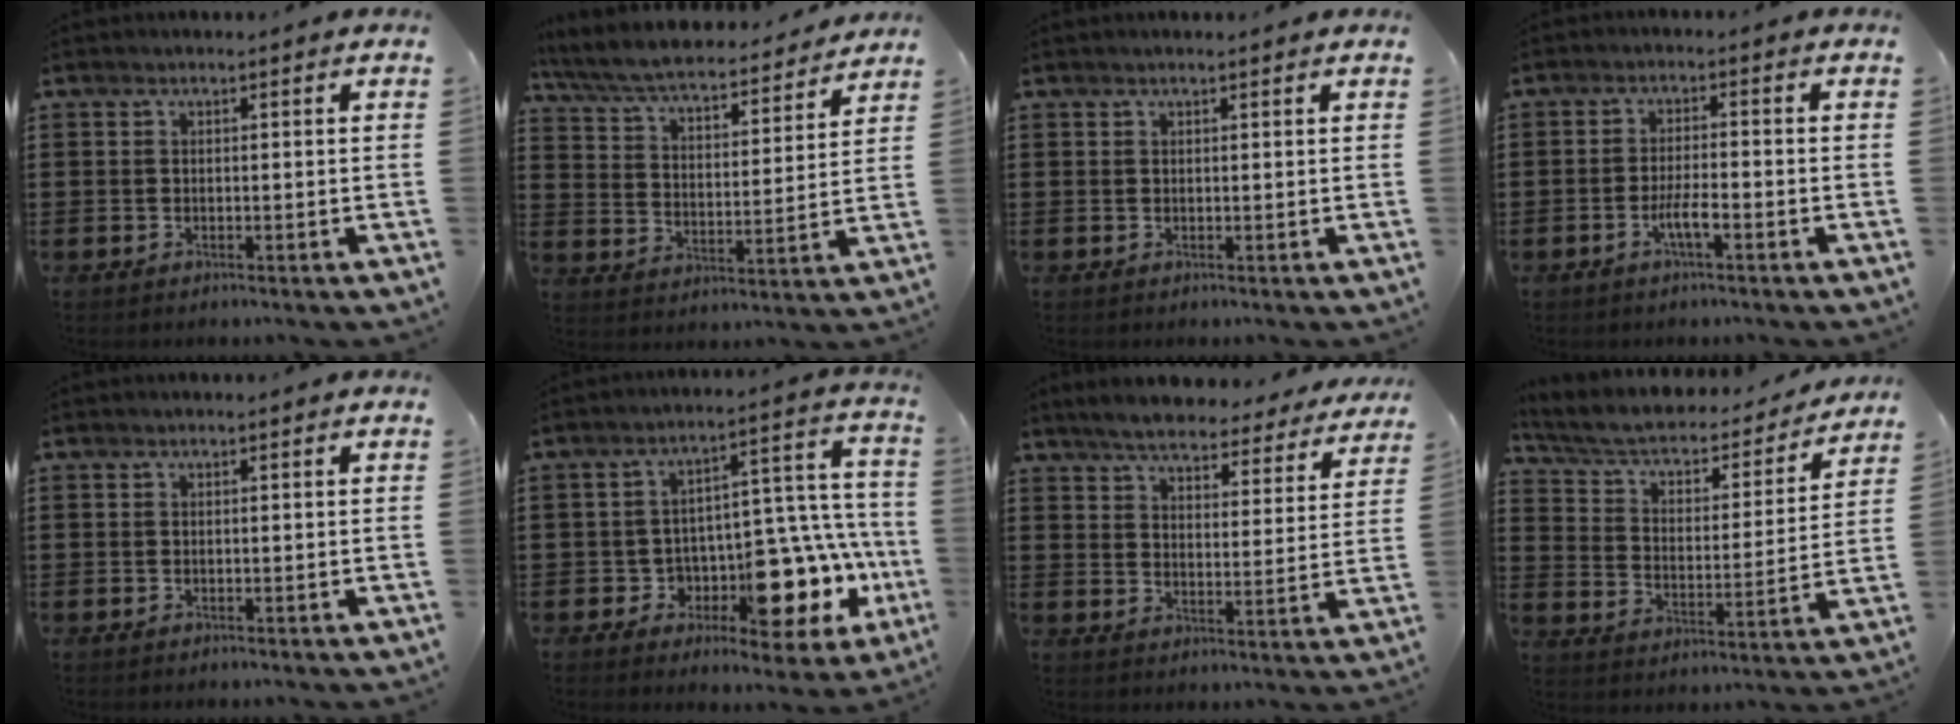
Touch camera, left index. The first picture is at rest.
{"total": 6.1, "force": [5.7, 0.6, 2.3], "torque": [-0.069, -0.038, 0.093]}
{"total": 0.6, "force": [0.5, 0.0, 0.4], "torque": [-0.008, 0.000, 0.009]}
{"total": 3.7, "force": [-1.7, 0.6, 3.2], "torque": [-0.061, 0.001, -0.031]}
{"total": 0.0}
{"total": 10.5, "force": [-4.0, 6.5, 7.3], "torque": [-0.102, -0.011, -0.061]}
{"total": 5.7, "force": [5.5, 0.6, 1.5], "torque": [-0.055, -0.032, 0.095]}
{"total": 4.6, "force": [3.4, 2.0, 2.2], "torque": [-0.062, -0.025, 0.051]}